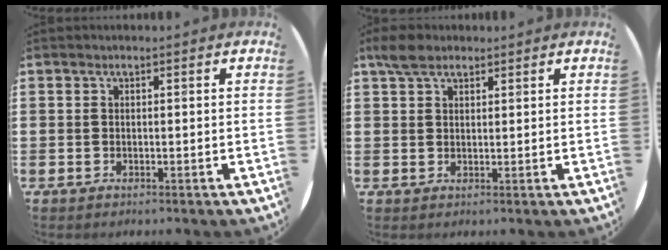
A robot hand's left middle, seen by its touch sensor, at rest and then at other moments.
{"total": 3.1, "force": [2.5, 1.4, 1.2], "torque": [-0.021, 0.004, 0.046]}